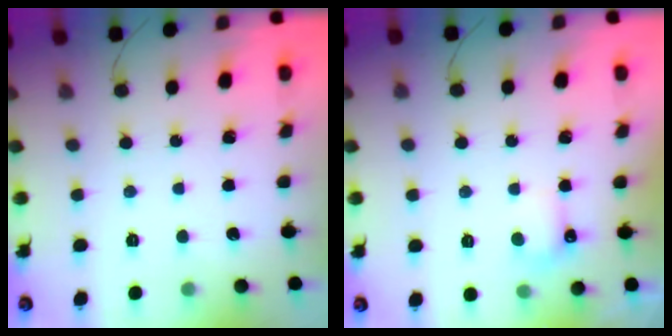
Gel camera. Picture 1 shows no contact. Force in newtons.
{"total": 3.6, "press": 3.5, "slide": 1.0}